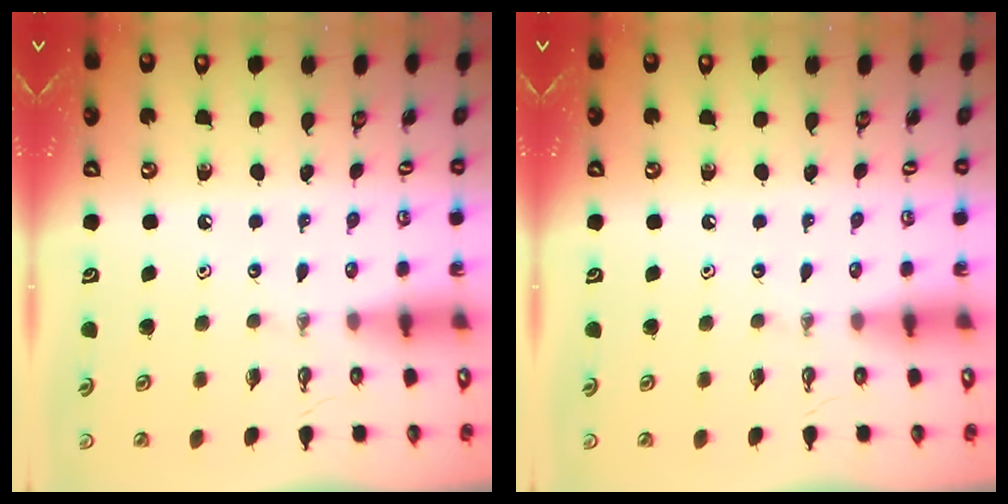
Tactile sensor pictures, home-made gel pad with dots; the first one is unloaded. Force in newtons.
{"total": 0.0}